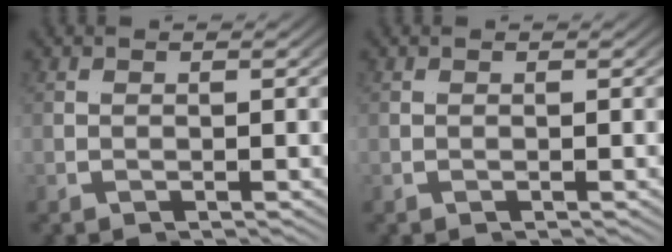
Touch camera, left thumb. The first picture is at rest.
{"total": 0.0}